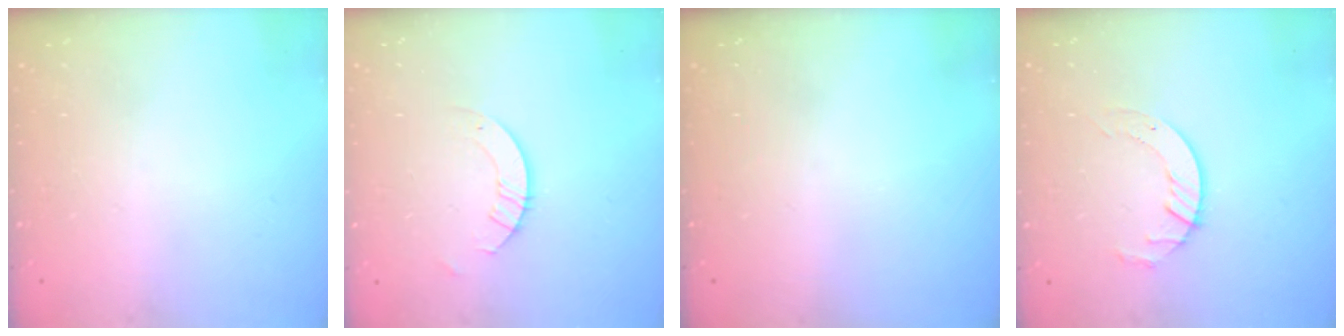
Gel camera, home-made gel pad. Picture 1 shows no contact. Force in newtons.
{"total": 2.6, "press": 2.6, "slide": 0.2}
{"total": 0.0}
{"total": 5.7, "press": 5.7, "slide": 0.4}